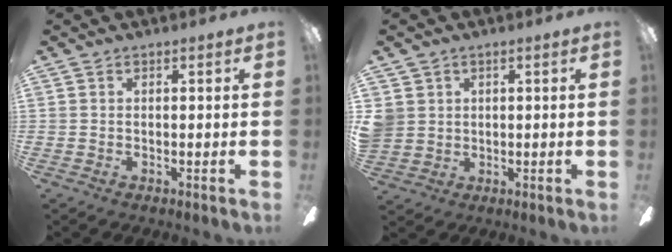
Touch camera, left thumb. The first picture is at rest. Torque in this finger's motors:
{"motor_torque": [0.68, 0.79, 0.48, -0.56, 0.01]}